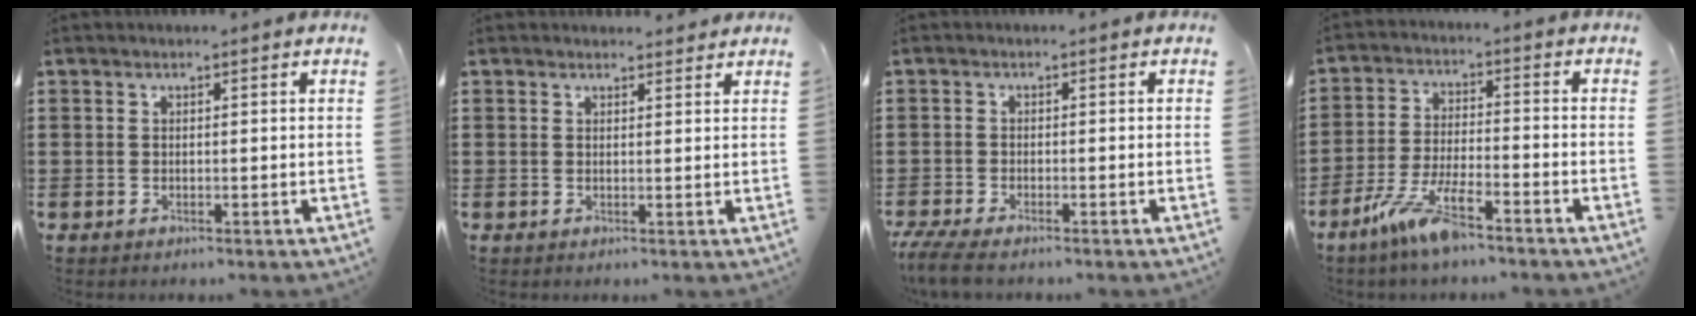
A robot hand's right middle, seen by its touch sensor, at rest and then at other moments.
{"total": 1.3, "force": [1.3, 0.0, 0.1], "torque": [0.002, -0.005, 0.024]}
{"total": 3.2, "force": [-2.8, 0.0, 1.4], "torque": [-0.046, -0.015, -0.060]}
{"total": 8.1, "force": [-5.8, 1.2, 5.5], "torque": [-0.117, -0.007, -0.109]}